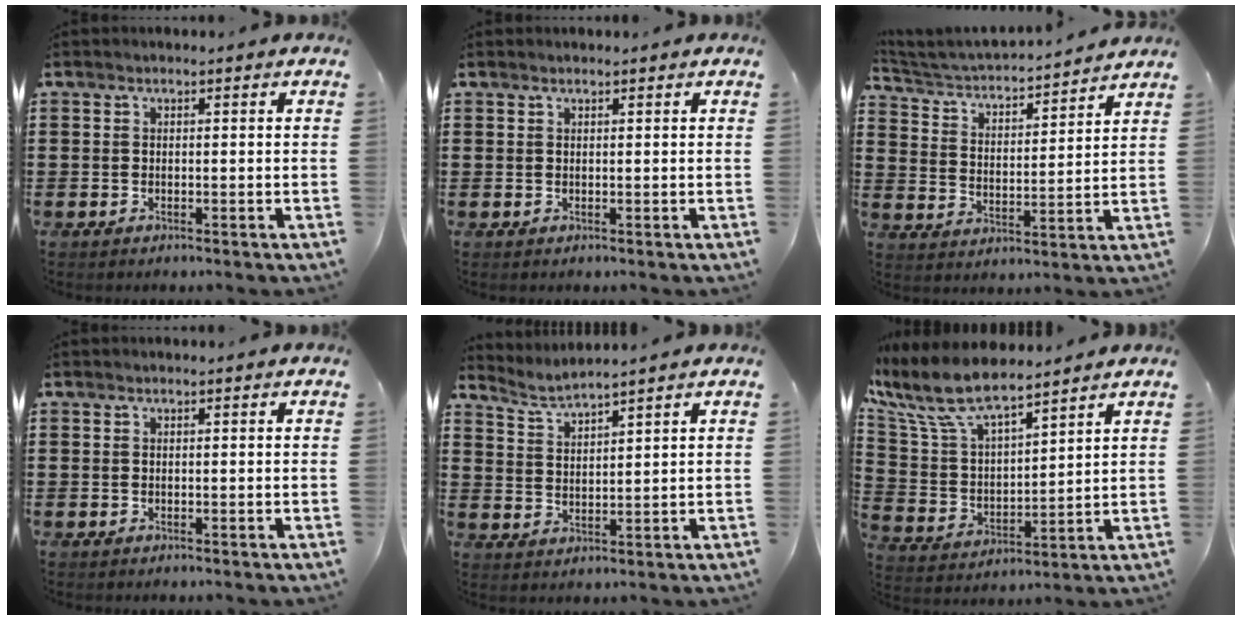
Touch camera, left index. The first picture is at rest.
{"total": 0.5, "force": [0.4, -0.1, 0.3], "torque": [-0.006, -0.002, 0.009]}
{"total": 3.3, "force": [3.2, 0.3, 0.8], "torque": [-0.036, -0.028, 0.045]}
{"total": 0.0}
{"total": 3.2, "force": [3.1, -0.3, 0.8], "torque": [-0.026, -0.014, 0.055]}
{"total": 9.7, "force": [8.0, 2.5, 4.9], "torque": [-0.129, -0.036, 0.140]}